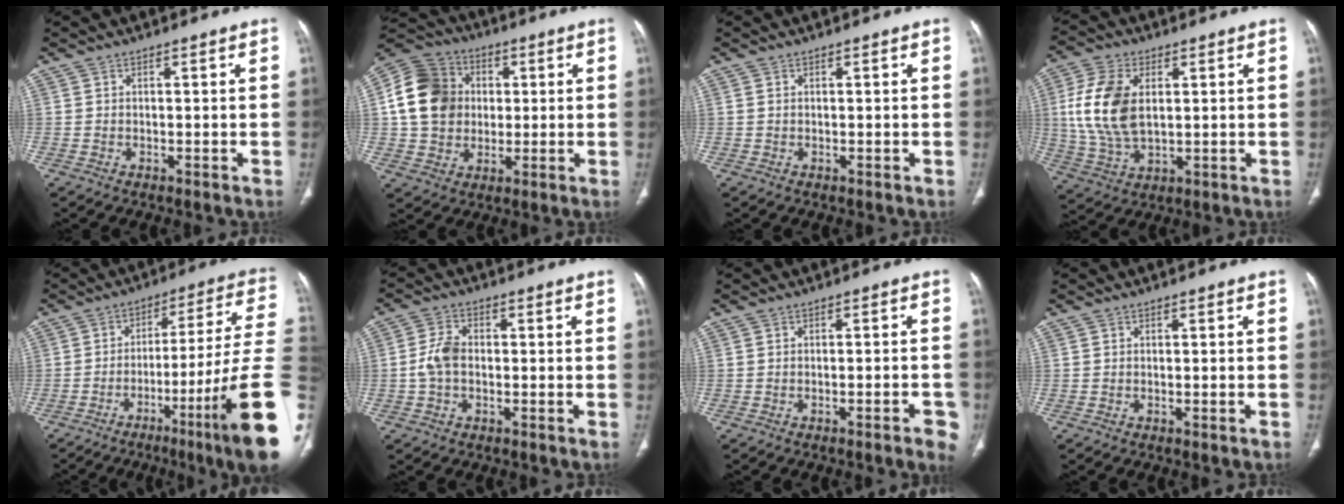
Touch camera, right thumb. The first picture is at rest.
{"total": 14.9, "force": [1.4, 12.8, 7.5], "torque": [-0.126, 0.017, 0.023]}
{"total": 0.0}
{"total": 13.3, "force": [2.2, 7.8, 10.6], "torque": [-0.220, -0.005, 0.047]}
{"total": 23.8, "force": [-8.7, 1.9, 22.1], "torque": [-0.251, 0.043, -0.126]}
{"total": 5.0, "force": [-0.6, 3.2, 3.7], "torque": [-0.076, 0.015, -0.017]}
{"total": 4.6, "force": [-2.4, 0.9, 3.8], "torque": [-0.047, 0.010, -0.026]}
{"total": 0.9, "force": [-0.4, 0.0, 0.9], "torque": [-0.019, 0.005, -0.001]}